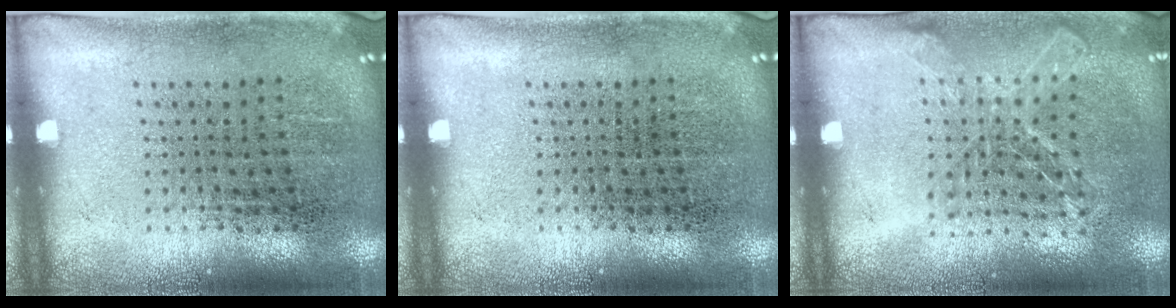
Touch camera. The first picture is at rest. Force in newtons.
{"total": 0.0}
{"total": 1.1, "press": 1.1, "slide": 0.1}